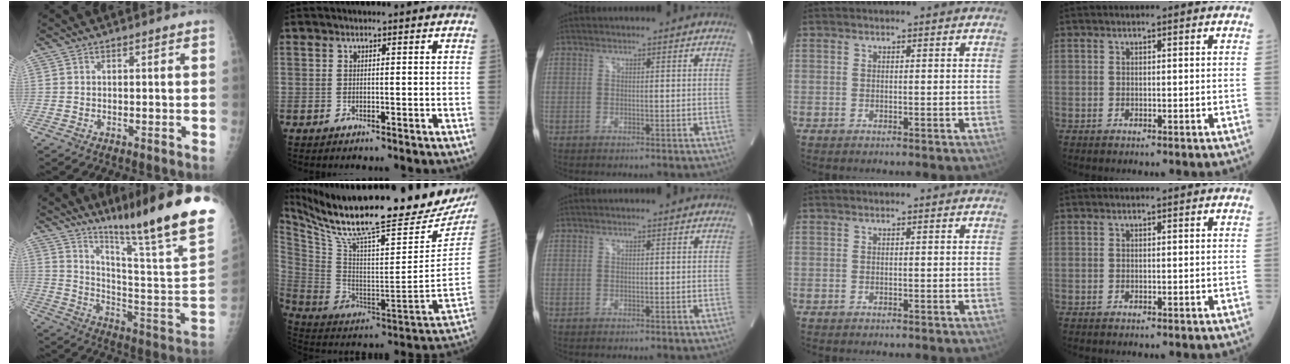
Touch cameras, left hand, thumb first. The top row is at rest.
{"thumb": {"total": 27.9, "force": [20.5, 0.1, 18.9], "torque": [-0.278, -0.142, 0.305]}, "index": {"total": 31.0, "force": [26.4, 4.2, 15.7], "torque": [-0.283, -0.087, 0.384]}}